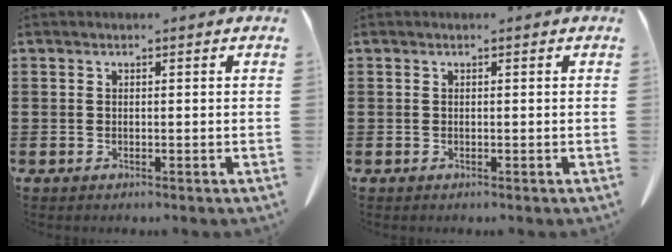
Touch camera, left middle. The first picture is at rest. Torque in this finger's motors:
{"motor_torque": [0.00, 0.00, 0.00, 0.00]}